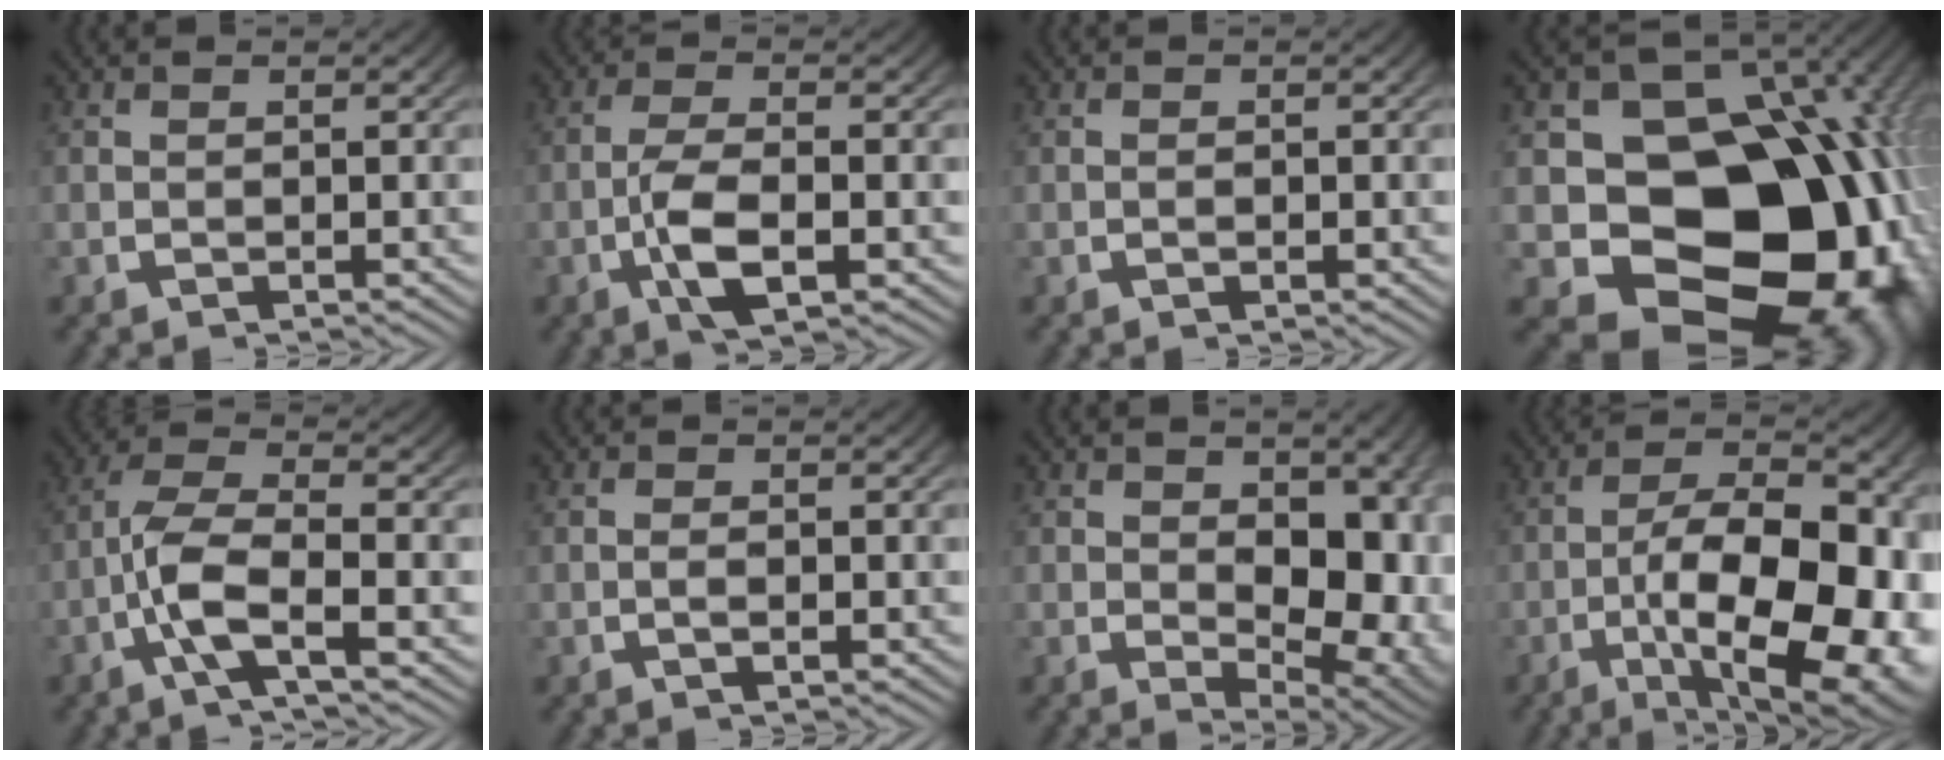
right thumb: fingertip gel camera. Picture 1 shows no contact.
{"total": 5.0, "force": [-2.0, 2.1, 4.1], "torque": [-0.106, -0.020, -0.028]}
{"total": 0.6, "force": [-0.5, 0.2, 0.3], "torque": [-0.006, -0.003, -0.007]}
{"total": 28.5, "force": [-6.5, 20.5, 18.6], "torque": [-0.334, -0.098, -0.078]}
{"total": 6.2, "force": [-2.3, 2.3, 5.2], "torque": [-0.133, -0.018, -0.038]}
{"total": 1.2, "force": [-0.8, 0.4, 0.9], "torque": [-0.026, -0.010, -0.009]}
{"total": 8.5, "force": [-0.4, 5.6, 6.4], "torque": [-0.124, -0.047, 0.014]}
{"total": 15.3, "force": [-4.0, 7.7, 12.7], "torque": [-0.228, -0.063, -0.035]}